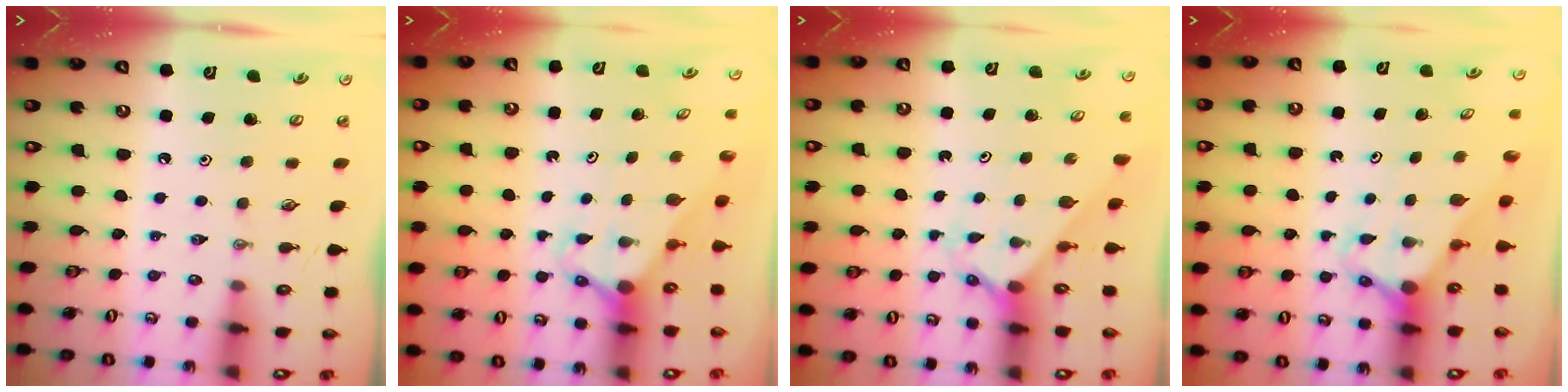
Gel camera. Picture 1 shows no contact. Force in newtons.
{"total": 2.7, "press": 2.7, "slide": 0.0}
{"total": 1.9, "press": 1.9, "slide": 0.1}
{"total": 2.7, "press": 2.7, "slide": 0.0}